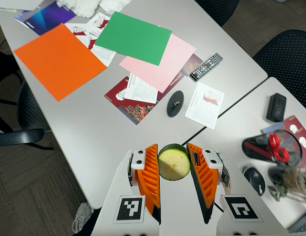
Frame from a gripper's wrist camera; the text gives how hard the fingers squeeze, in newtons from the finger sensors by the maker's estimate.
{"total": 10.2, "left": 10.7, "right": 9.8}